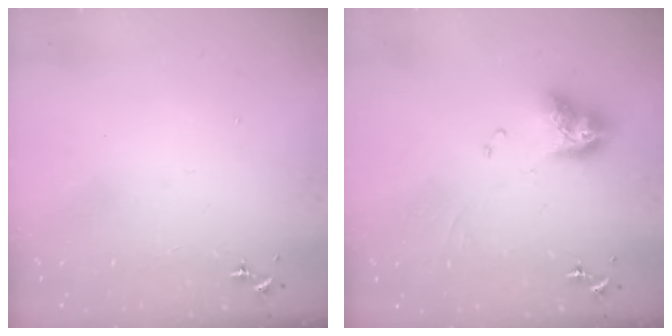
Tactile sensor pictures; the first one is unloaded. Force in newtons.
{"total": 11.4, "press": 11.4, "slide": 0.9}